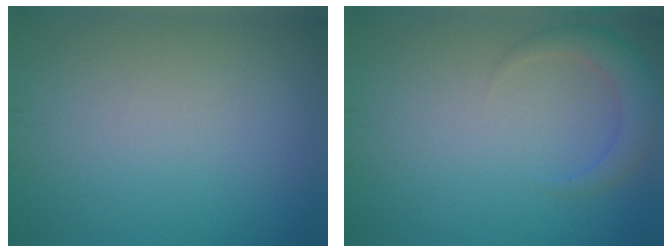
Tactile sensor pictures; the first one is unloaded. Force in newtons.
{"total": 2.7, "press": 2.7, "slide": 0.2}